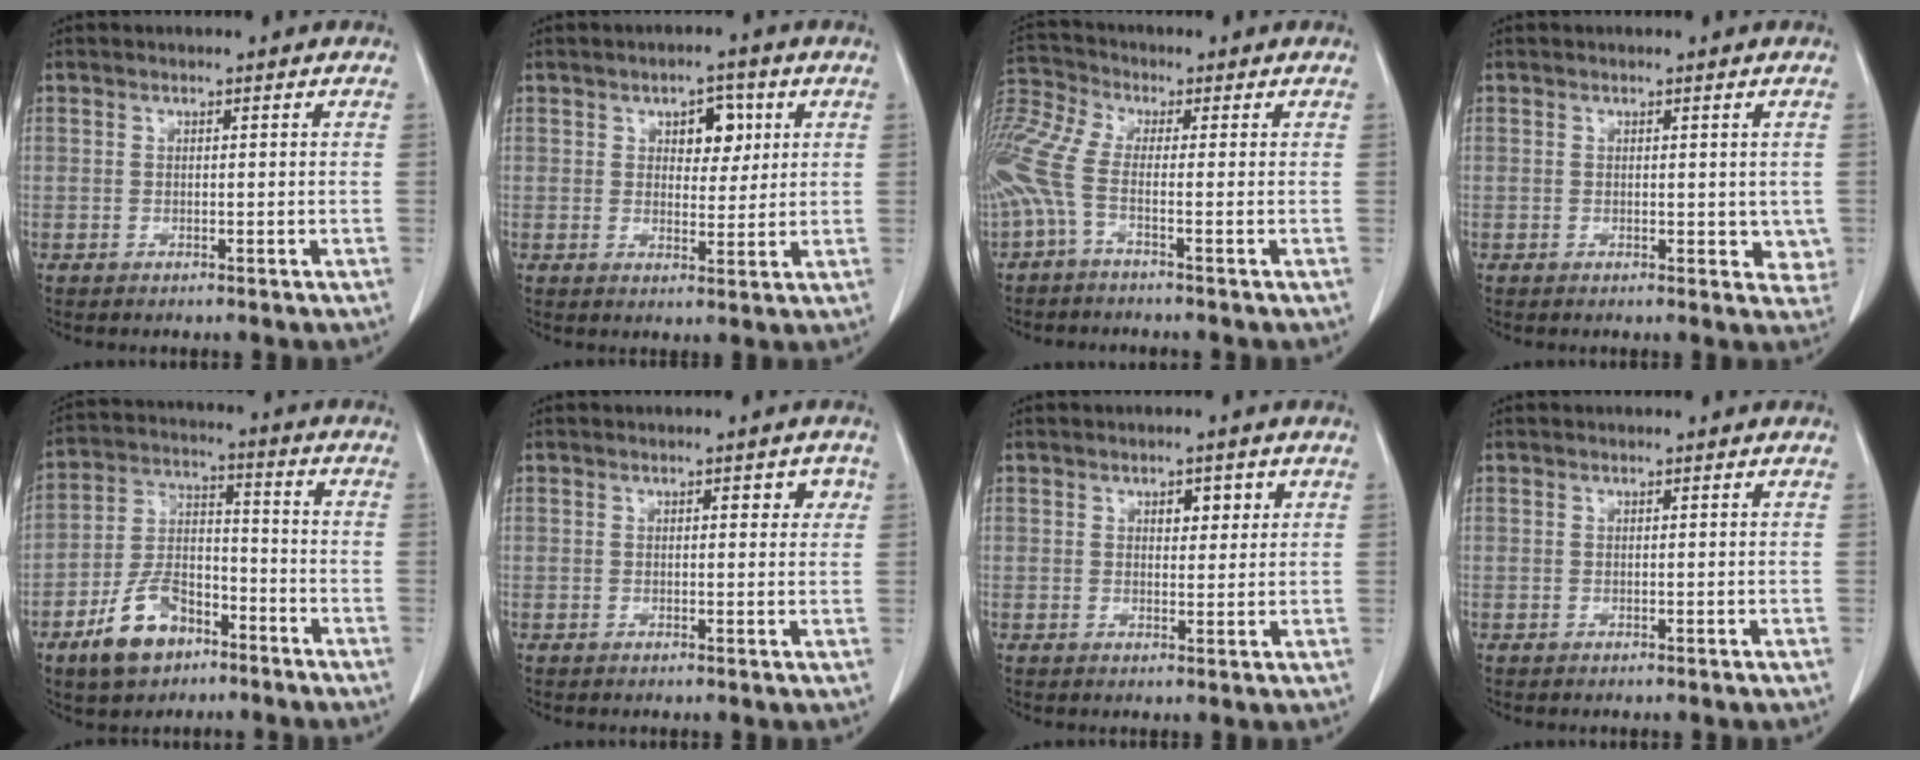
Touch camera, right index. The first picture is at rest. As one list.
[{"total": 5.0, "force": [1.9, 2.8, 3.7], "torque": [-0.046, 0.009, 0.029]}, {"total": 8.5, "force": [-2.6, 1.5, 8.0], "torque": [-0.210, 0.021, -0.062]}, {"total": 3.7, "force": [0.0, 2.2, 2.9], "torque": [-0.013, -0.003, 0.002]}, {"total": 10.6, "force": [-6.4, 5.9, 6.0], "torque": [-0.123, 0.014, -0.111]}, {"total": 2.7, "force": [1.0, 1.3, 2.2], "torque": [-0.020, 0.005, 0.009]}, {"total": 3.0, "force": [1.4, 1.6, 2.2], "torque": [-0.028, 0.003, 0.019]}, {"total": 0.0}]